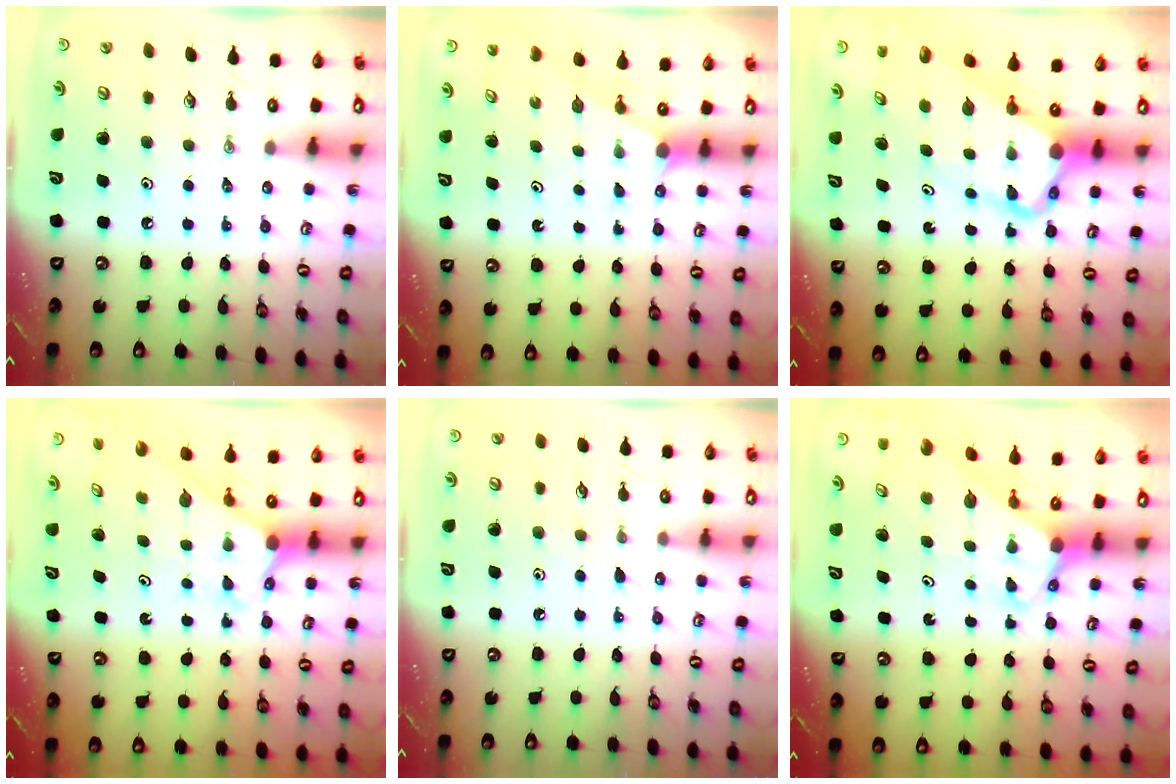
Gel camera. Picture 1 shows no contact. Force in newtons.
{"total": 0.9, "press": 0.9, "slide": 0.2}
{"total": 7.8, "press": 7.7, "slide": 0.7}
{"total": 2.4, "press": 2.4, "slide": 0.2}
{"total": 3.9, "press": 3.8, "slide": 0.5}
{"total": 3.3, "press": 3.3, "slide": 0.2}